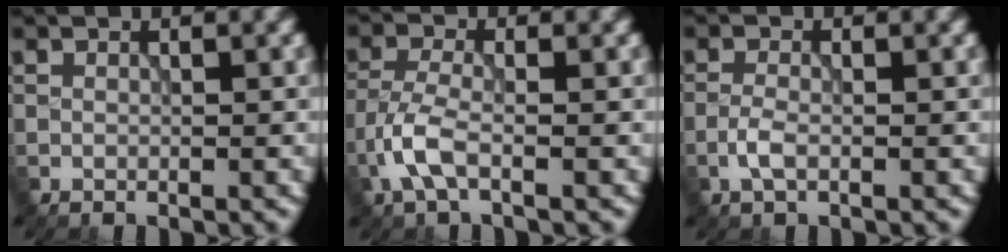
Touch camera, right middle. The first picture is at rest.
{"total": 3.4, "force": [-1.6, 1.2, 2.8], "torque": [-0.070, 0.001, -0.043]}
{"total": 1.7, "force": [-0.8, 0.6, 1.4], "torque": [-0.033, 0.001, -0.021]}